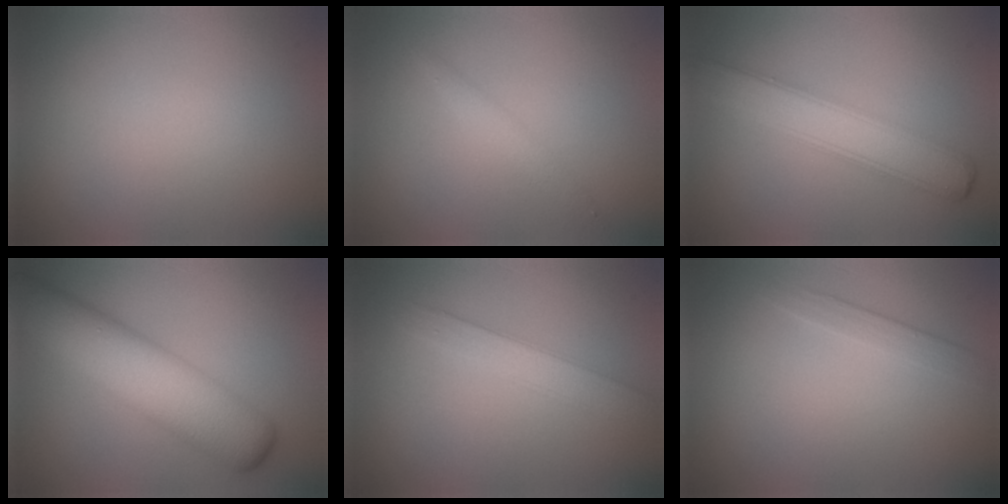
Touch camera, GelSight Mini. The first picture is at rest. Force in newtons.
{"total": 1.5, "press": 1.5, "slide": 0.1}
{"total": 4.7, "press": 4.7, "slide": 0.1}
{"total": 8.6, "press": 8.6, "slide": 0.3}
{"total": 2.5, "press": 2.5, "slide": 0.2}
{"total": 1.4, "press": 1.4, "slide": 0.0}